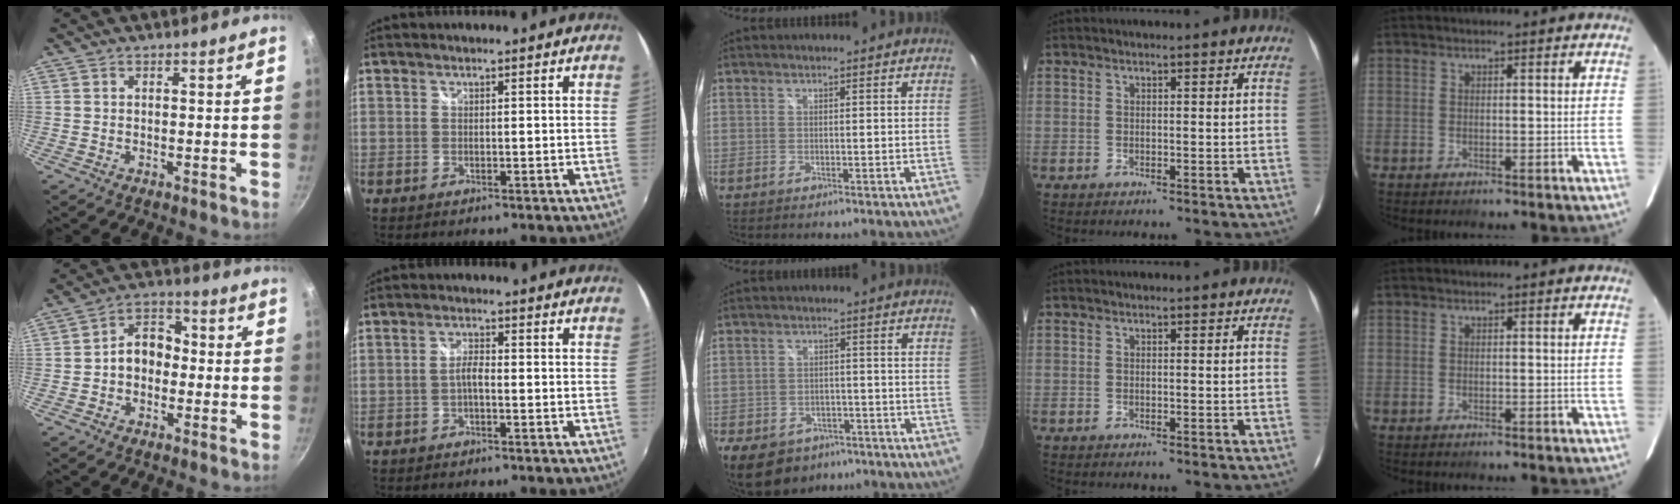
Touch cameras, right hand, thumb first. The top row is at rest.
{"thumb": {"total": 8.0, "force": [-0.9, 6.1, 5.1], "torque": [-0.039, 0.032, -0.031]}, "index": {"total": 2.3, "force": [-0.8, 0.7, 2.0], "torque": [-0.042, 0.006, -0.018]}, "middle": {"total": 13.2, "force": [-8.2, 8.7, 5.7], "torque": [-0.145, -0.004, -0.113]}}